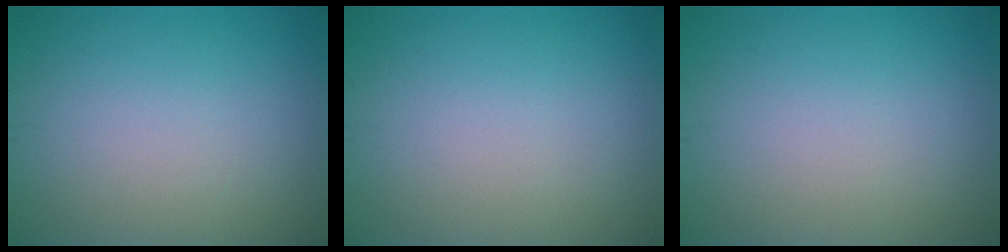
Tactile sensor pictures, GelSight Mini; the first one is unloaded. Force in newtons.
{"total": 0.0}
{"total": 0.0}